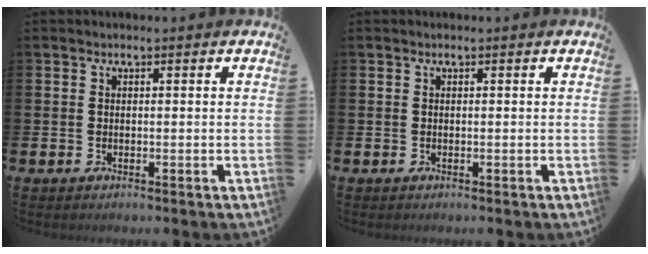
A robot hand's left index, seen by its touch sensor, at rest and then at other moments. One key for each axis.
{"total": 0.0}